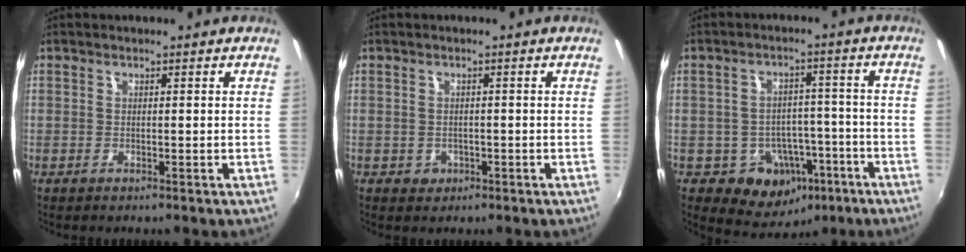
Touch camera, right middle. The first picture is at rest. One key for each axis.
{"total": 1.9, "fx": -0.6, "fy": 1.8, "fz": 0.5, "tx": -0.010, "ty": -0.003, "tz": -0.005}
{"total": 9.9, "fx": -4.7, "fy": 7.9, "fz": 3.8, "tx": -0.075, "ty": 0.026, "tz": -0.040}